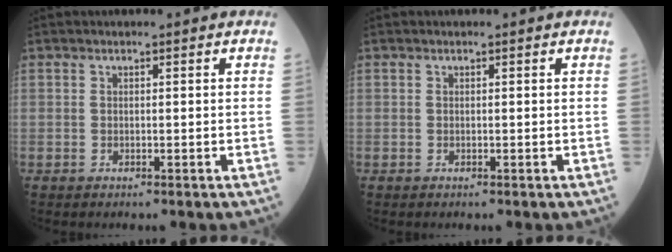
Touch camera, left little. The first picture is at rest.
{"total": 0.0}